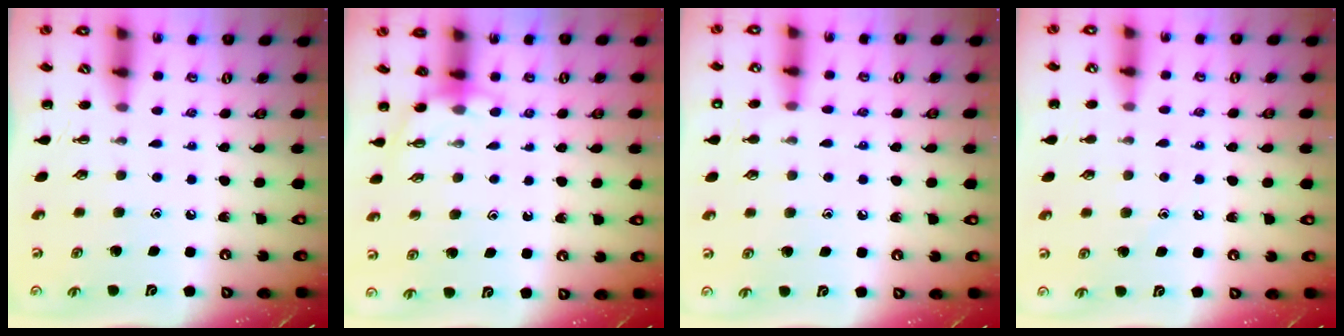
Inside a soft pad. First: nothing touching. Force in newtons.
{"total": 3.6, "press": 3.6, "slide": 0.3}
{"total": 8.1, "press": 7.8, "slide": 2.1}
{"total": 8.2, "press": 7.8, "slide": 2.4}